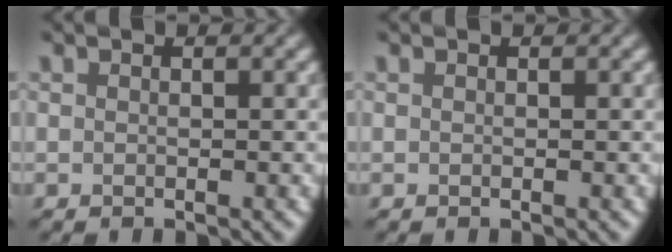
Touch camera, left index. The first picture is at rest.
{"total": 0.0}